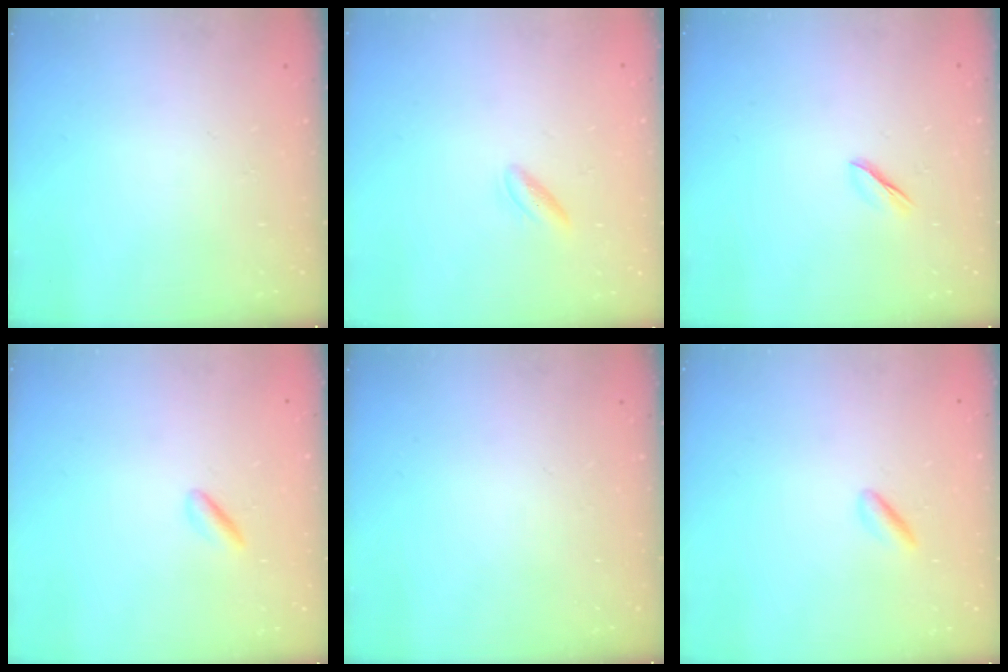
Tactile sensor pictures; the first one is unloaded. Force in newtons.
{"total": 2.8, "press": 2.6, "slide": 0.9}
{"total": 2.0, "press": 2.0, "slide": 0.6}
{"total": 1.8, "press": 1.6, "slide": 0.8}
{"total": 0.0}
{"total": 1.8, "press": 1.6, "slide": 0.8}